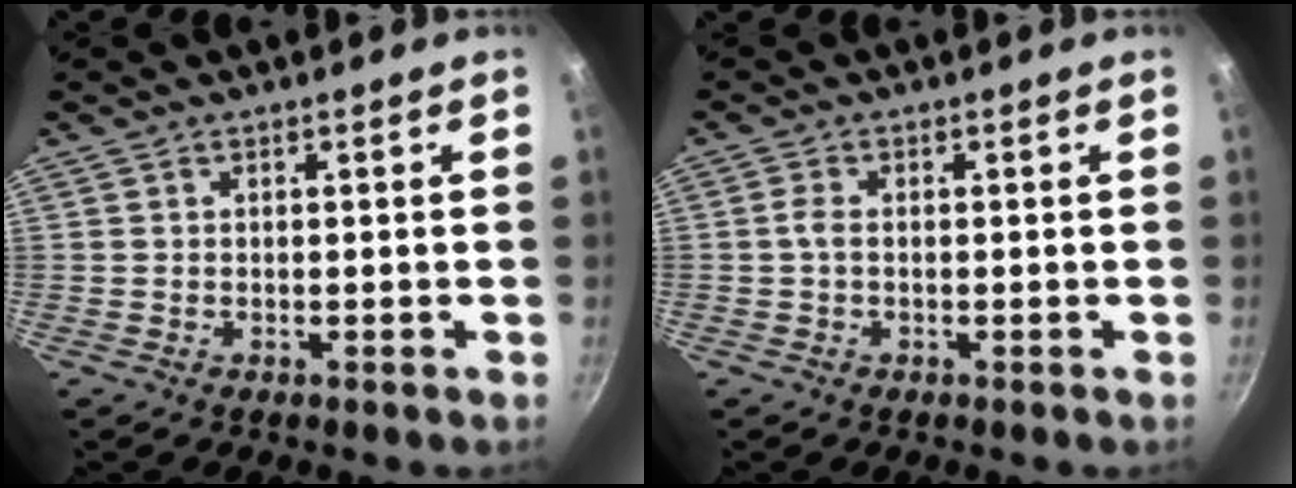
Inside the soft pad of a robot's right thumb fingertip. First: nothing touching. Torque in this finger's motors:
{"motor_torque": [0.26, 0.50, 0.30, -0.15, 0.04]}